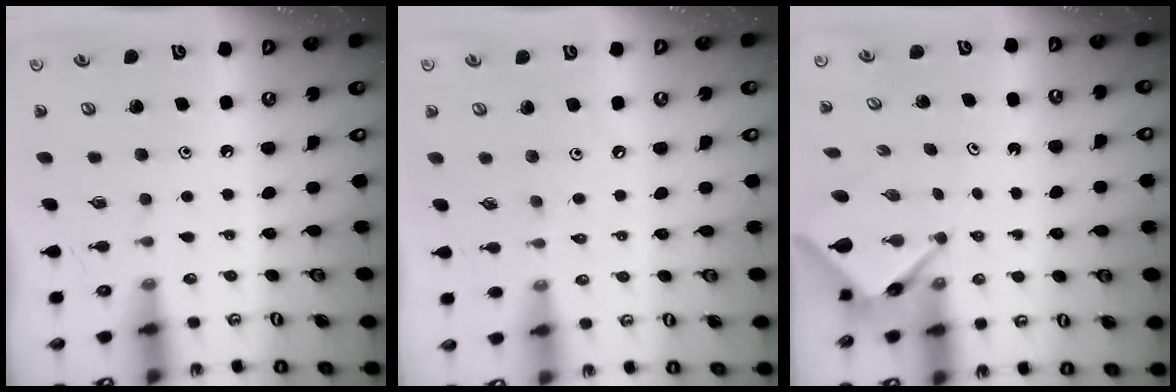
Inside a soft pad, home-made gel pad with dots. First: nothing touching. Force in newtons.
{"total": 2.1, "press": 2.1, "slide": 0.4}
{"total": 3.9, "press": 3.9, "slide": 0.2}